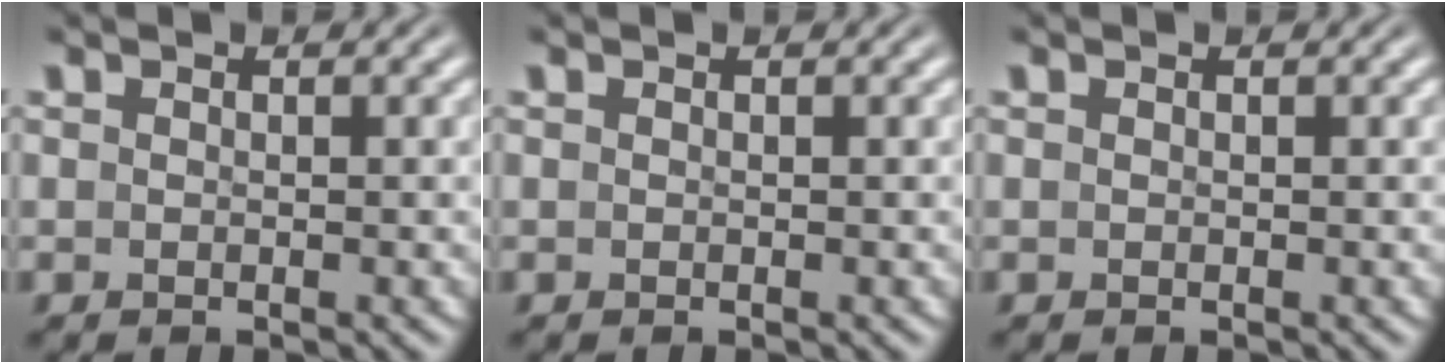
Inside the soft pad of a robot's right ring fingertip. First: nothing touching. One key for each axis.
{"total": 0.0}
{"total": 0.0}